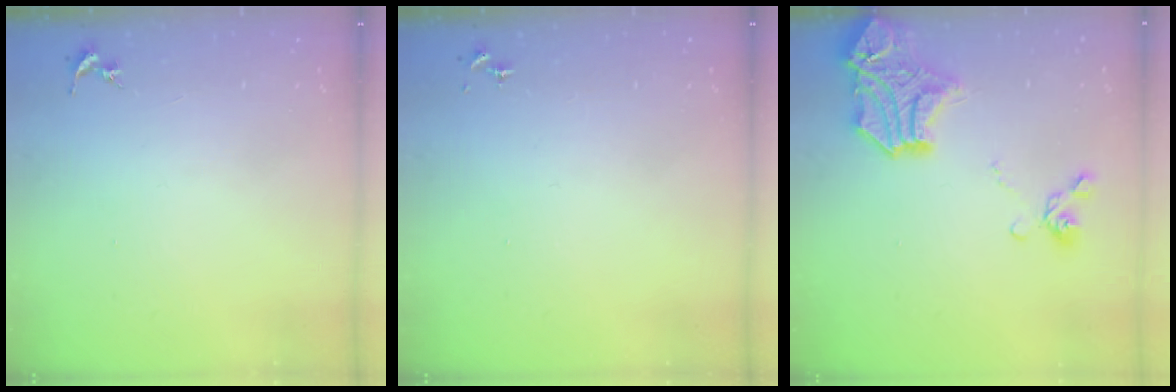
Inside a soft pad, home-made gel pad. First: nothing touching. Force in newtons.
{"total": 0.0}
{"total": 18.0, "press": 17.9, "slide": 1.8}